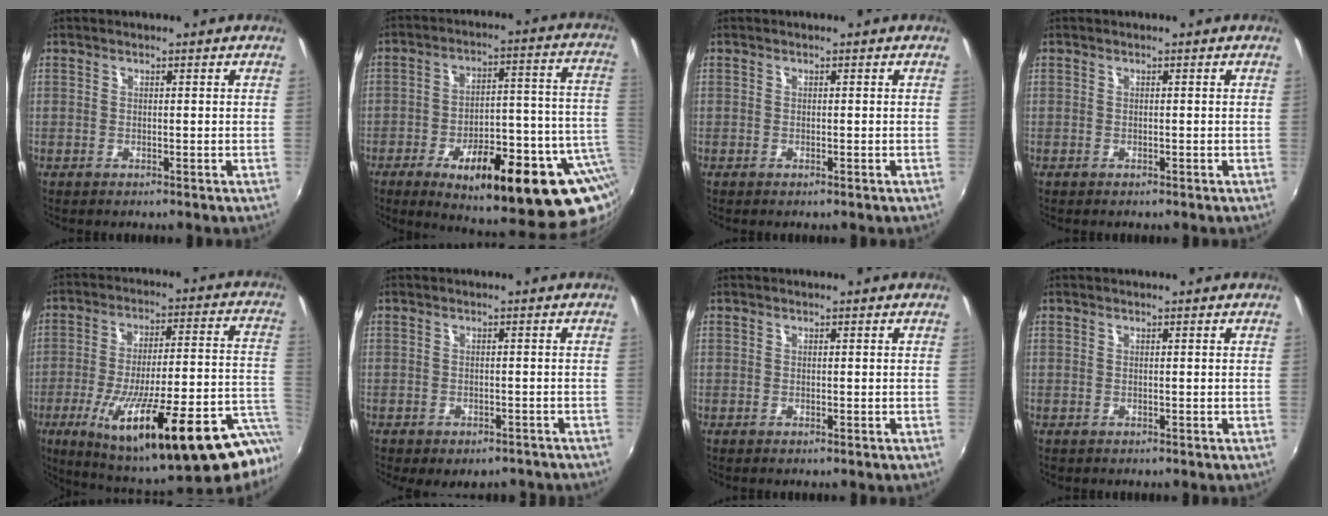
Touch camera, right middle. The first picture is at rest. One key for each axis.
{"total": 26.8, "fx": -10.2, "fy": 9.6, "fz": 22.9, "tx": -0.325, "ty": -0.006, "tz": -0.126}
{"total": 0.0}
{"total": 0.0}
{"total": 29.9, "fx": -17.1, "fy": 4.7, "fz": 24.0, "tx": -0.356, "ty": -0.063, "tz": -0.246}
{"total": 7.3, "fx": -5.6, "fy": 3.3, "fz": 3.2, "tx": -0.065, "ty": -0.021, "tz": -0.066}
{"total": 0.0}
{"total": 0.0}